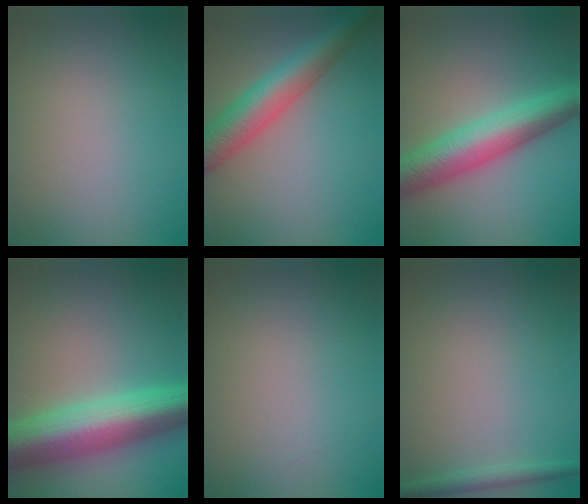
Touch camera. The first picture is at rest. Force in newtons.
{"total": 6.3, "press": 6.3, "slide": 0.2}
{"total": 7.2, "press": 7.2, "slide": 0.1}
{"total": 10.4, "press": 10.4, "slide": 0.1}
{"total": 0.0}
{"total": 1.4, "press": 1.4, "slide": 0.1}